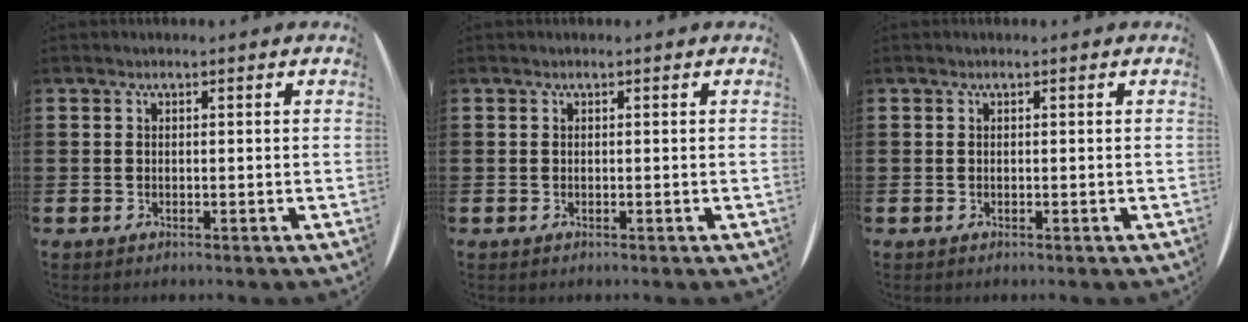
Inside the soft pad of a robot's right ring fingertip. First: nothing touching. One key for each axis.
{"total": 0.0}
{"total": 0.0}